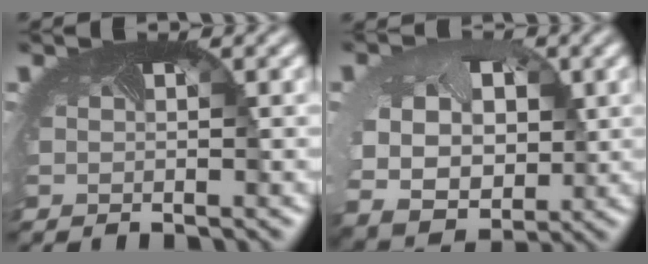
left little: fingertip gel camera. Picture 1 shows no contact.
{"total": 8.4, "force": [0.4, 6.7, 5.0], "torque": [-0.107, -0.023, 0.017]}